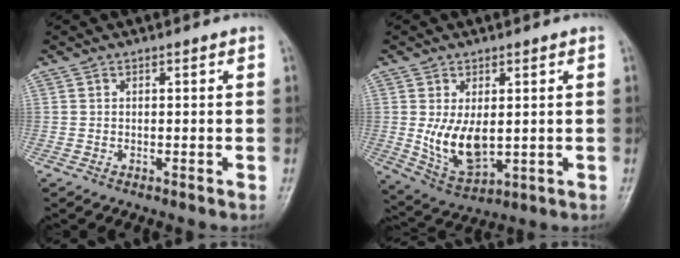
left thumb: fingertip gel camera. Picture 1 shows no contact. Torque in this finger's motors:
{"motor_torque": [0.69, 0.73, 1.31, -0.40, 0.13]}